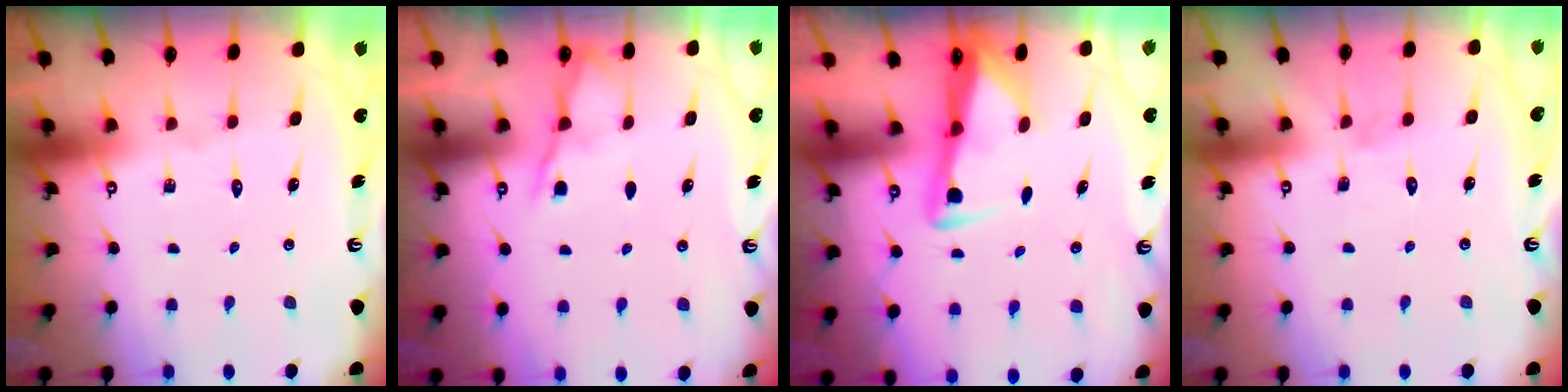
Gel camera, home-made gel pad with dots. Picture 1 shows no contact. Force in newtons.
{"total": 4.8, "press": 4.8, "slide": 0.4}
{"total": 3.4, "press": 3.3, "slide": 0.9}
{"total": 2.7, "press": 2.7, "slide": 0.2}